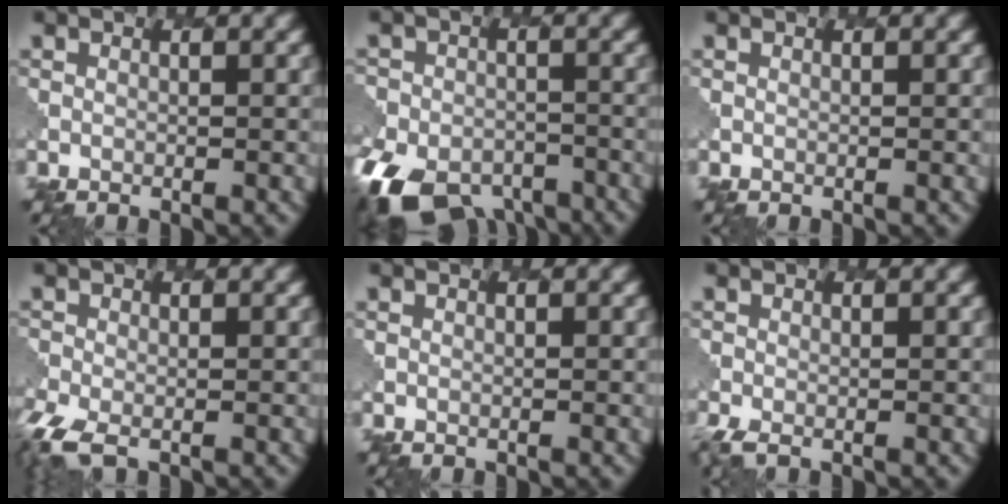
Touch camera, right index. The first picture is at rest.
{"total": 10.2, "force": [-7.2, 5.8, 4.4], "torque": [-0.075, -0.025, -0.121]}
{"total": 0.0}
{"total": 3.7, "force": [-2.7, 1.2, 2.1], "torque": [-0.050, -0.012, -0.061]}
{"total": 0.0}
{"total": 1.8, "force": [-1.4, 0.3, 1.2], "torque": [-0.025, -0.006, -0.030]}